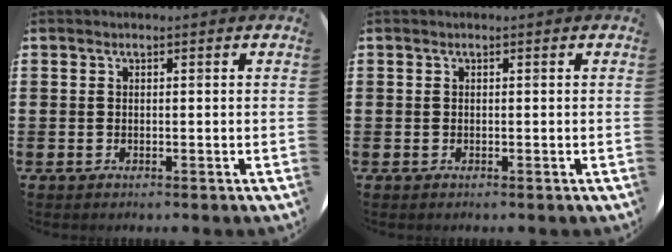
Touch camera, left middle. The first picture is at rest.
{"total": 0.0}